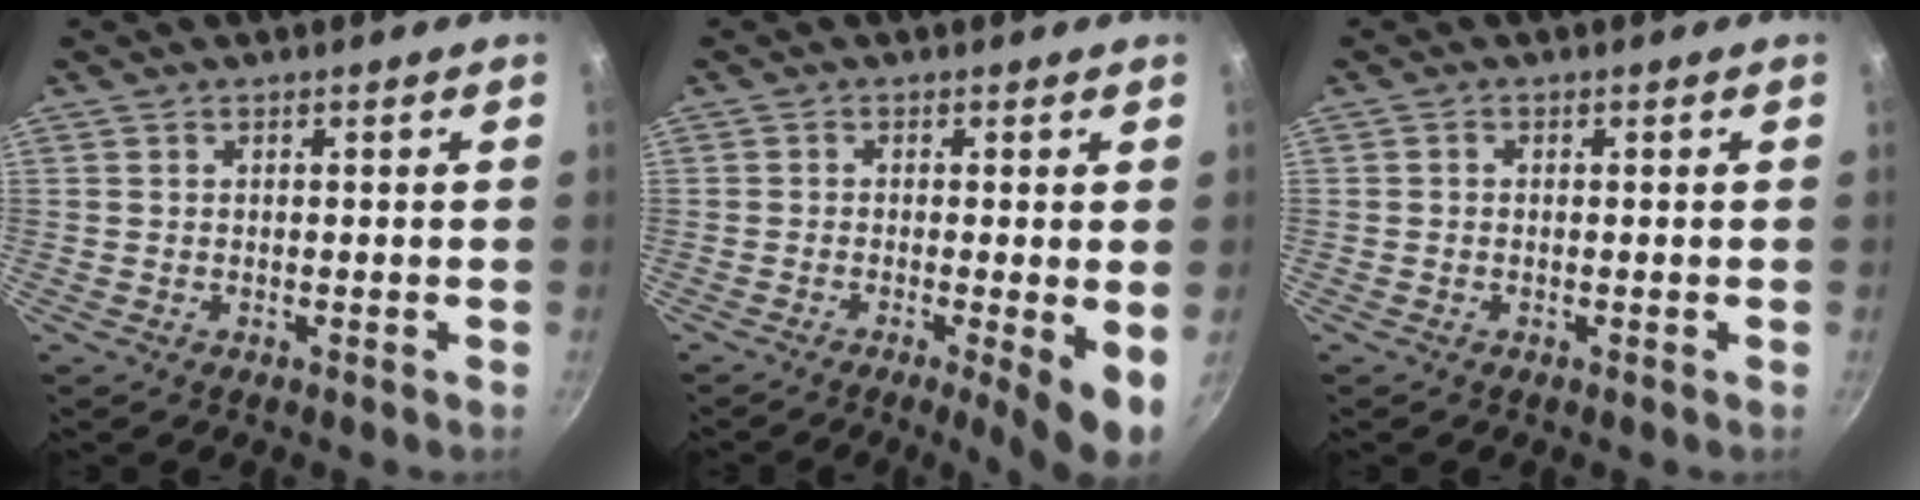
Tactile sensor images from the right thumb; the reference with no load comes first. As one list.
[{"total": 6.6, "force": [-1.4, 0.8, 6.4], "torque": [-0.095, -0.010, -0.021]}, {"total": 0.6, "force": [0.0, 0.4, 0.4], "torque": [-0.007, 0.005, -0.002]}]